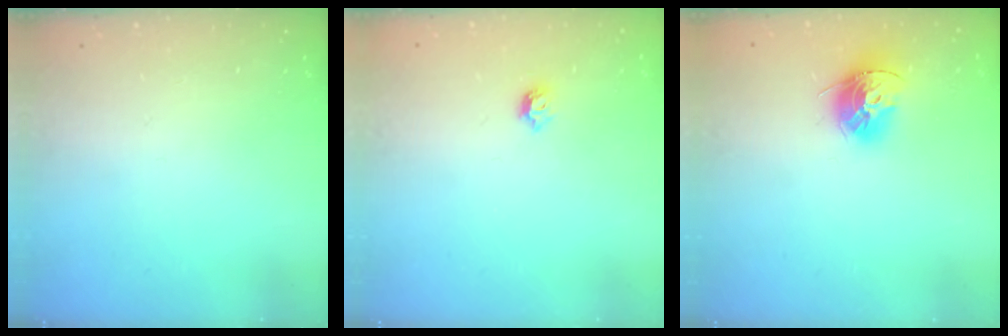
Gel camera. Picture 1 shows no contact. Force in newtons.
{"total": 5.4, "press": 5.4, "slide": 0.9}
{"total": 12.6, "press": 12.5, "slide": 1.2}